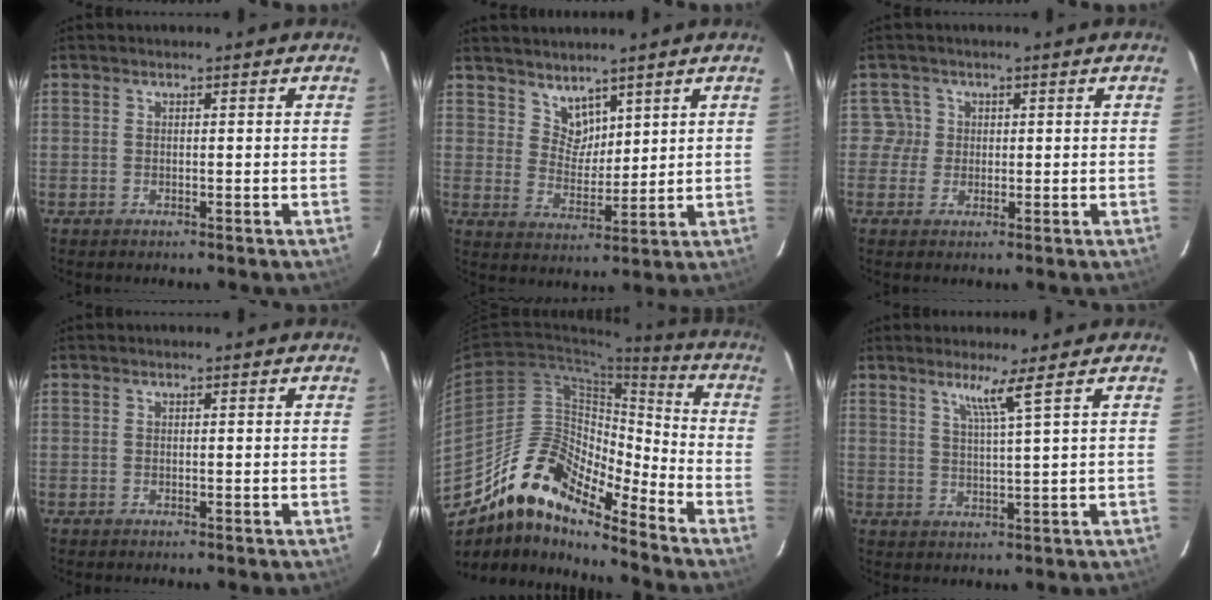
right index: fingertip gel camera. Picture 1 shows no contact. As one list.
[{"total": 5.6, "force": [4.5, 3.1, 1.2], "torque": [-0.010, 0.005, 0.089]}, {"total": 2.7, "force": [0.3, 2.7, -0.3], "torque": [0.022, 0.023, 0.005]}, {"total": 0.0}, {"total": 16.7, "force": [-13.4, 4.5, 8.8], "torque": [-0.144, 0.003, -0.261]}, {"total": 4.1, "force": [2.6, -1.3, 2.9], "torque": [-0.052, -0.012, 0.046]}]